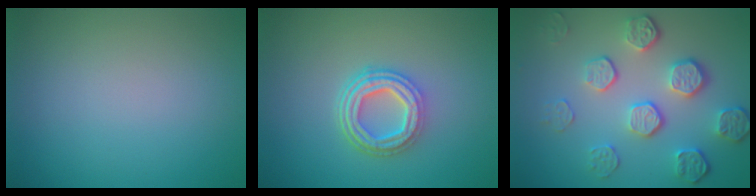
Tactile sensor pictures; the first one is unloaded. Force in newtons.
{"total": 5.0, "press": 3.6, "slide": 3.4}
{"total": 5.5, "press": 4.0, "slide": 3.8}